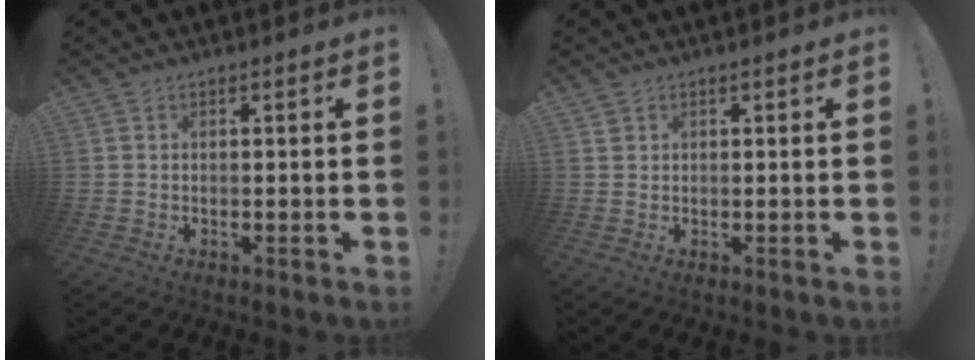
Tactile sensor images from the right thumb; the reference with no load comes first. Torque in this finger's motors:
{"motor_torque": [-0.01, 0.14, -0.24, 0.17, -0.02]}